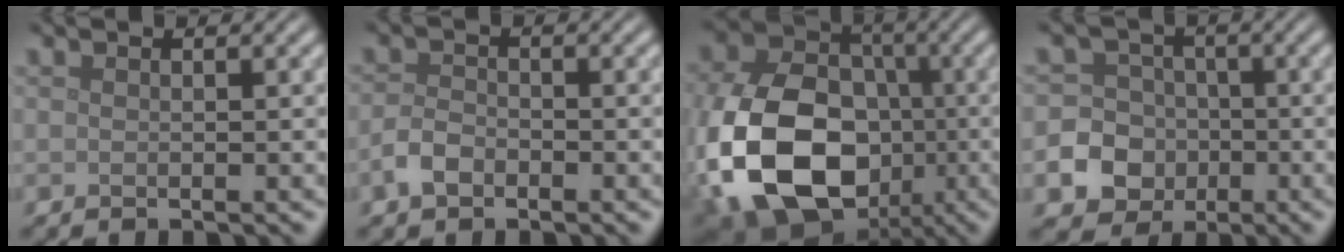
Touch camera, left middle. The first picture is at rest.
{"total": 2.0, "force": [-1.3, 1.1, 1.1], "torque": [-0.019, 0.003, -0.030]}
{"total": 15.5, "force": [-4.4, 11.3, 9.6], "torque": [-0.219, -0.031, -0.081]}
{"total": 10.5, "force": [-3.5, 9.6, 2.2], "torque": [-0.057, -0.020, -0.079]}